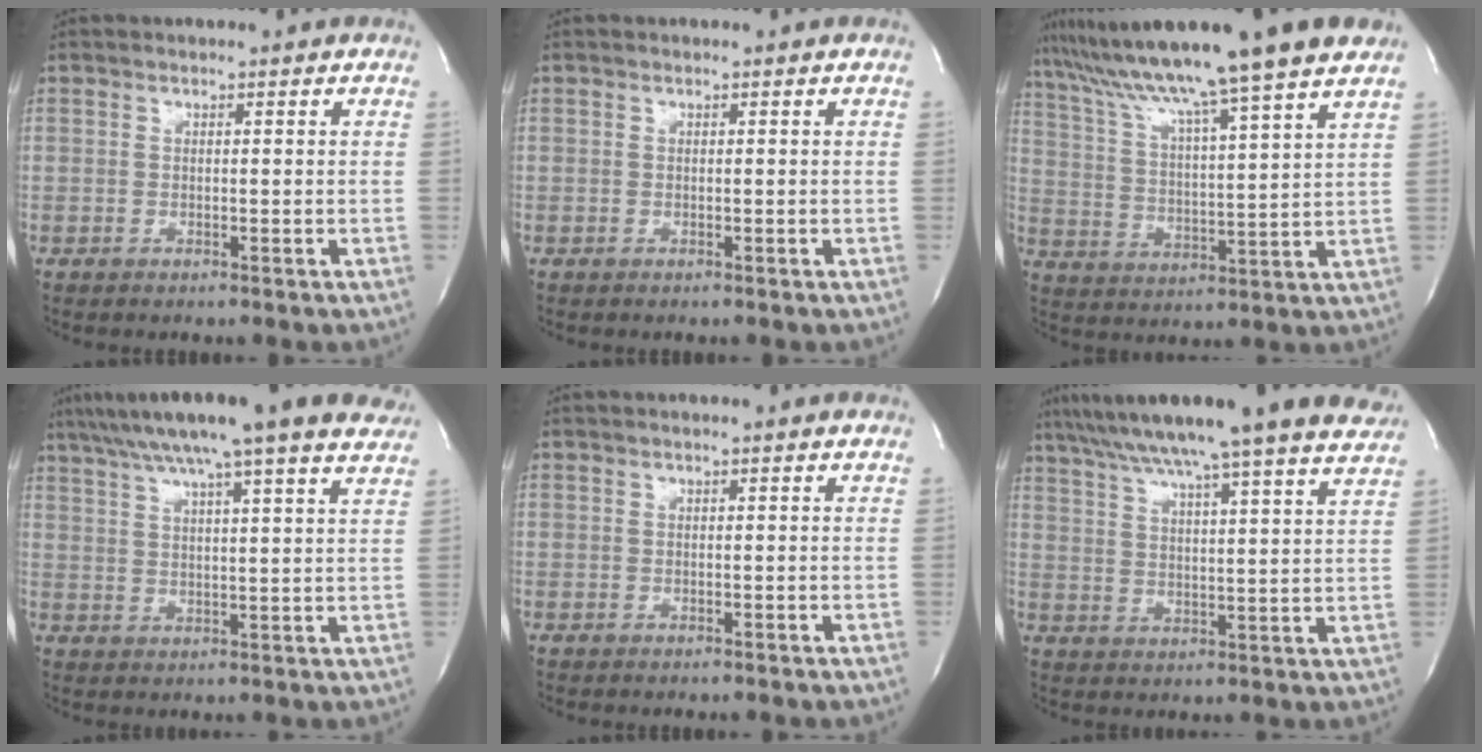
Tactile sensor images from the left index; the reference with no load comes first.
{"total": 0.0}
{"total": 18.7, "force": [15.1, -0.9, 10.9], "torque": [-0.188, 0.017, 0.235]}
{"total": 21.5, "force": [17.4, 1.2, 12.6], "torque": [-0.208, 0.031, 0.231]}
{"total": 1.0, "force": [0.6, 0.0, 0.8], "torque": [-0.015, 0.008, 0.006]}
{"total": 25.2, "force": [21.7, 0.3, 12.9], "torque": [-0.216, -0.007, 0.292]}